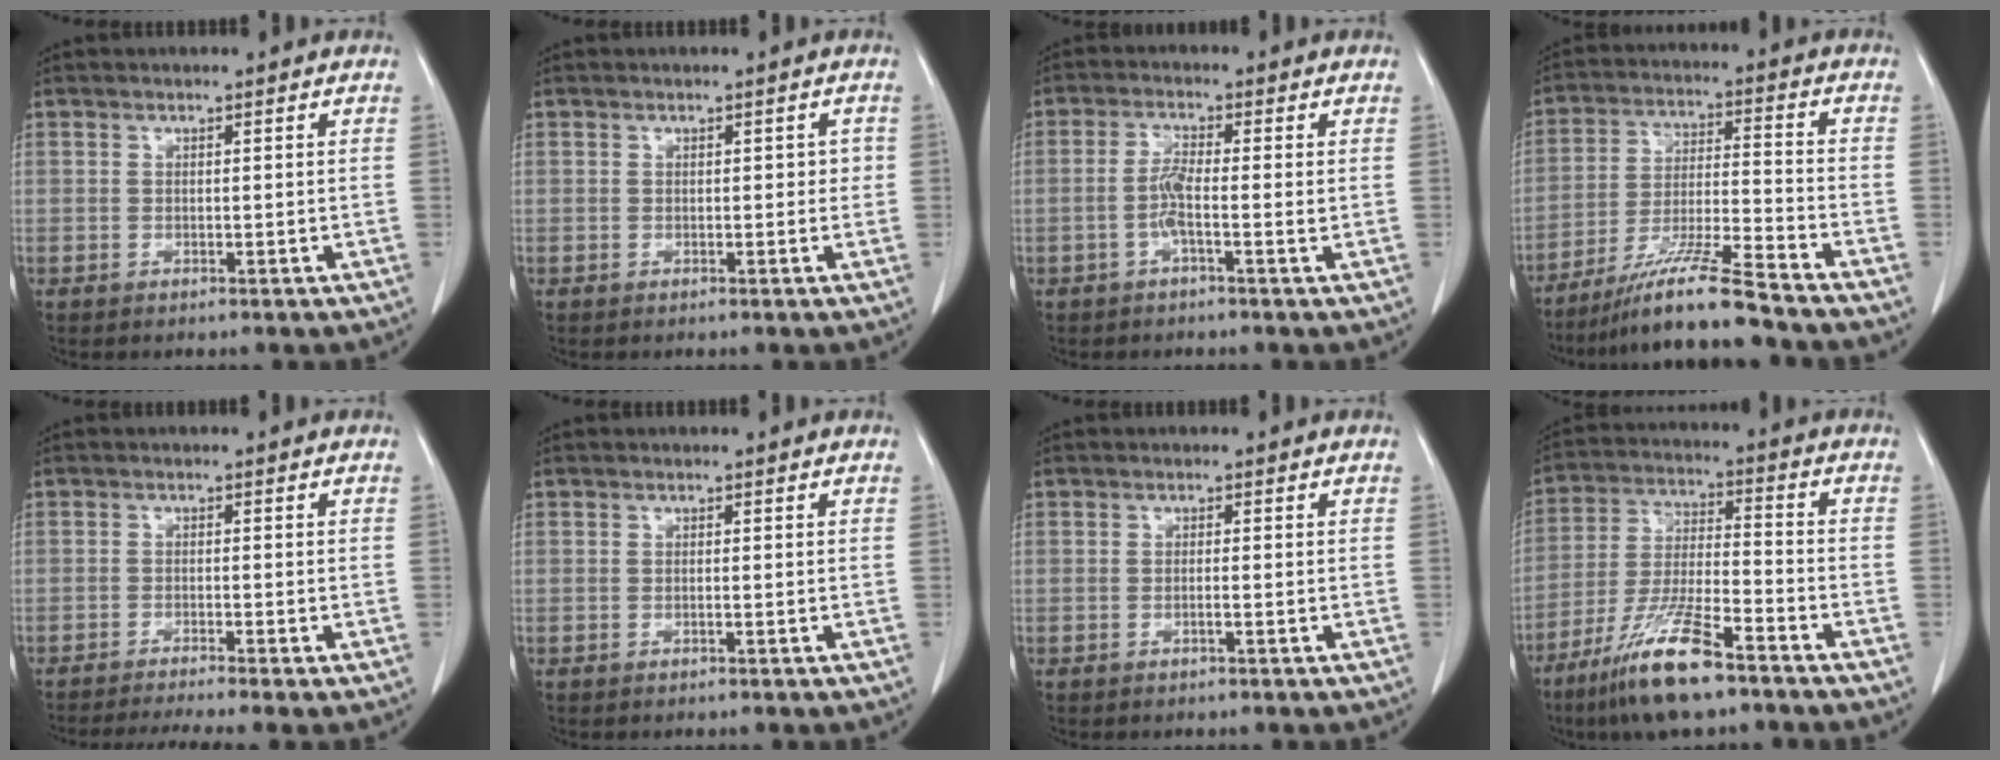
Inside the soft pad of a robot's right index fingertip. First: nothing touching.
{"total": 1.4, "force": [0.1, 1.0, 1.0], "torque": [-0.009, 0.013, 0.002]}
{"total": 3.2, "force": [-0.8, 0.2, 3.1], "torque": [-0.062, 0.007, -0.018]}
{"total": 12.3, "force": [-10.1, -1.0, 6.8], "torque": [-0.122, -0.015, -0.182]}
{"total": 6.4, "force": [-5.5, -1.0, 3.2], "torque": [-0.043, -0.012, -0.088]}
{"total": 0.0}
{"total": 0.6, "force": [-0.2, -0.1, 0.6], "torque": [-0.009, 0.003, -0.003]}
{"total": 13.4, "force": [-9.1, 1.9, 9.6], "torque": [-0.197, -0.028, -0.169]}